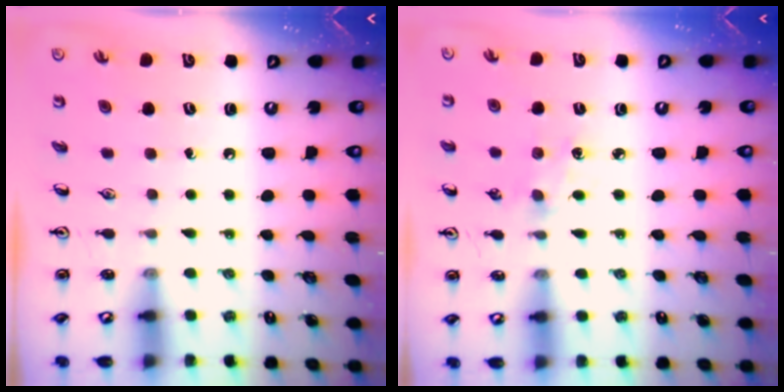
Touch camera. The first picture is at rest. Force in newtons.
{"total": 3.3, "press": 3.3, "slide": 0.3}